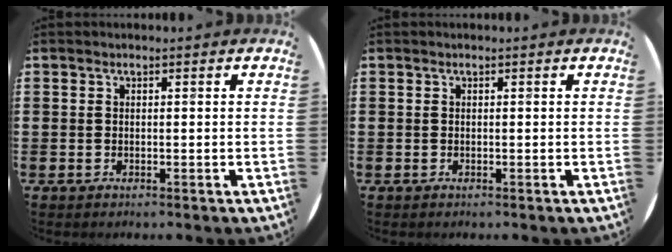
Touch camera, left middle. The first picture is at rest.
{"total": 0.0}